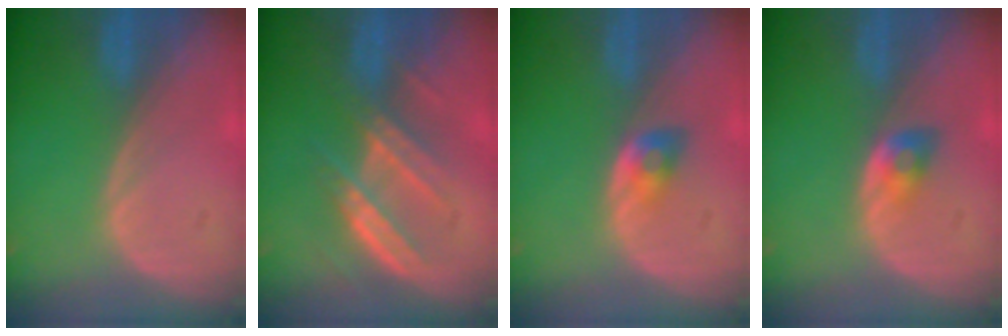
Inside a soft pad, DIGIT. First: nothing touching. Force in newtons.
{"total": 6.5, "press": 6.4, "slide": 1.1}
{"total": 2.8, "press": 2.5, "slide": 1.3}
{"total": 2.8, "press": 2.5, "slide": 1.3}